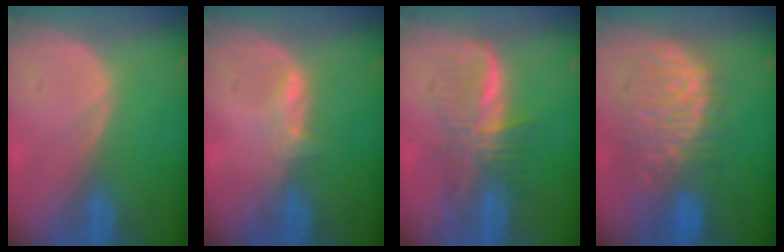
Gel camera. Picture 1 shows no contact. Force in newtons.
{"total": 2.1, "press": 2.0, "slide": 0.4}
{"total": 6.1, "press": 6.1, "slide": 0.1}
{"total": 10.9, "press": 9.4, "slide": 5.5}